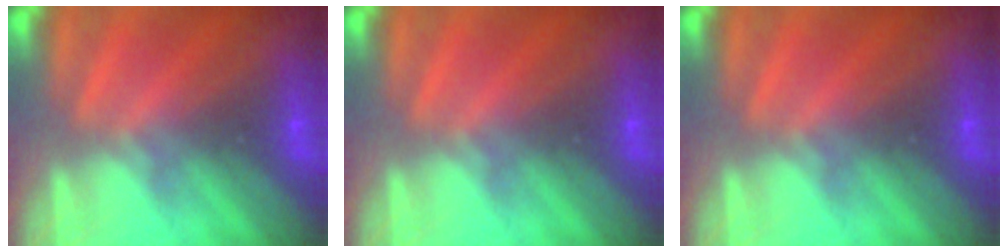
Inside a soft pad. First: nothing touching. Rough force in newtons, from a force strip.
{"total": 0.0}
{"total": 0.0}